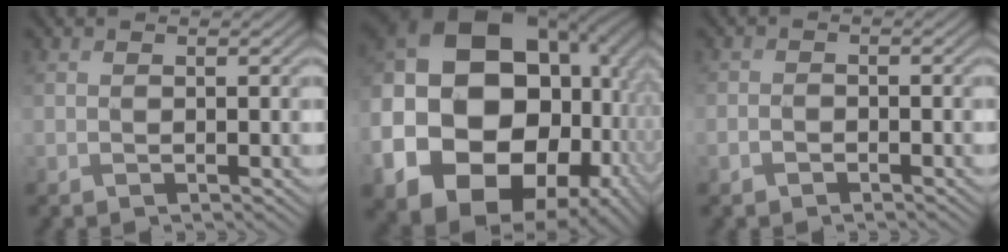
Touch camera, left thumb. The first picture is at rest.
{"total": 23.8, "force": [-4.2, 19.2, 13.4], "torque": [-0.287, -0.042, -0.074]}
{"total": 1.6, "force": [-1.5, 0.2, -0.4], "torque": [0.008, 0.000, -0.022]}